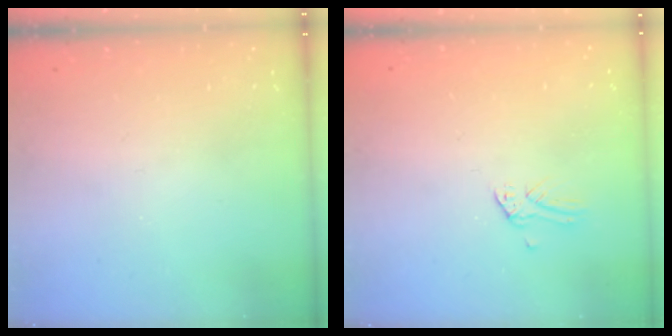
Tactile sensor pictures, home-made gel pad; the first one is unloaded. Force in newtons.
{"total": 0.0}